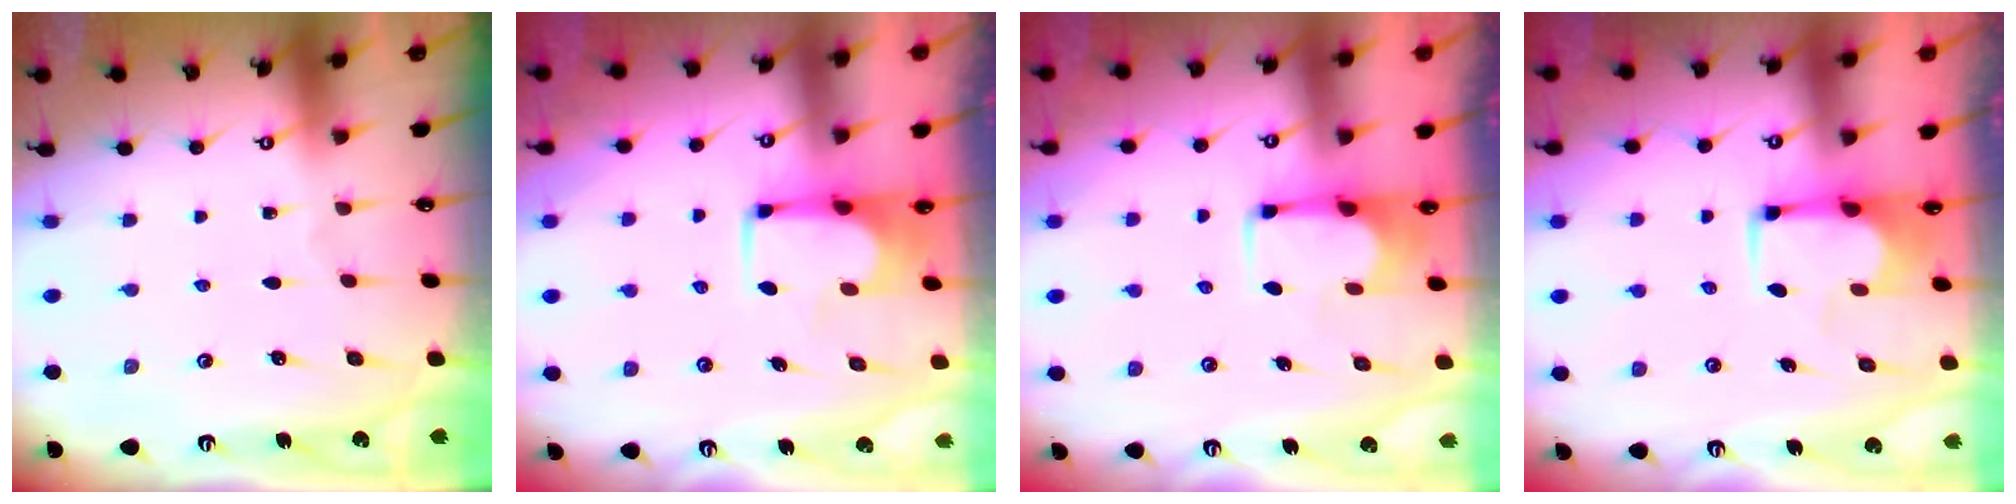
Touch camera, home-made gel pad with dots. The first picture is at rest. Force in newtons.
{"total": 1.6, "press": 1.5, "slide": 0.1}
{"total": 1.8, "press": 1.7, "slide": 0.5}
{"total": 2.0, "press": 1.7, "slide": 1.0}